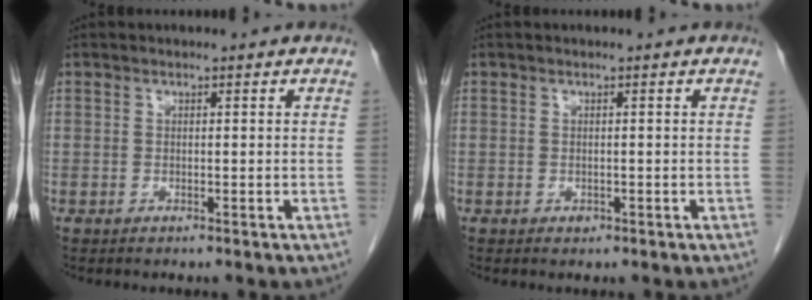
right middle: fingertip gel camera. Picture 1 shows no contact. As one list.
[{"total": 0.5, "force": [-0.3, 0.4, 0.2], "torque": [-0.004, 0.001, -0.004]}]